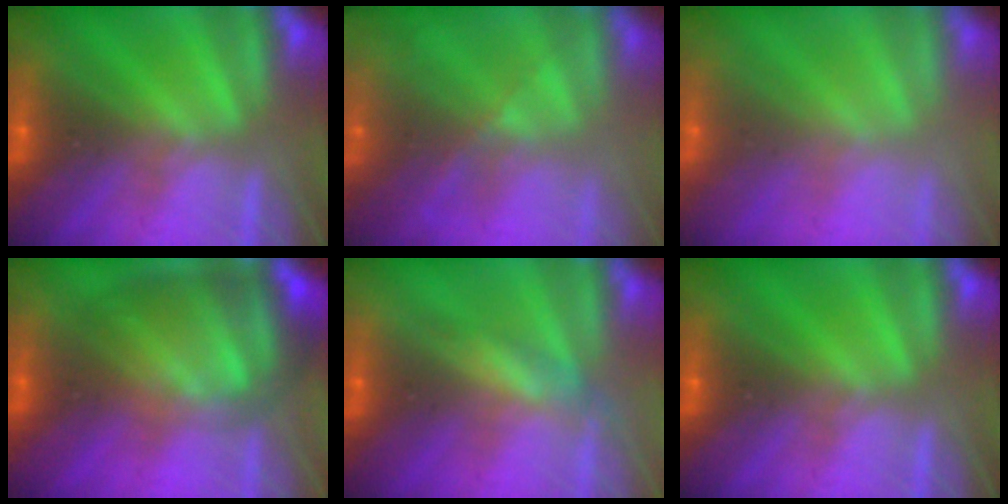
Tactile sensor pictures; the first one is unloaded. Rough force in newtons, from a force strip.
{"total": 7.6}
{"total": 2.3}
{"total": 5.8}
{"total": 2.9}
{"total": 0.0}